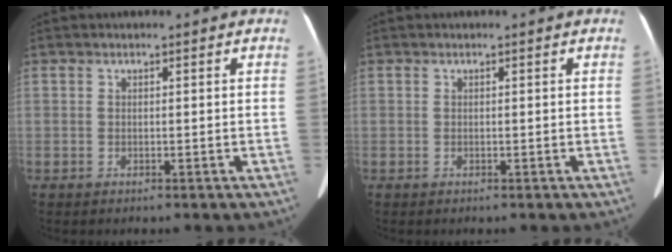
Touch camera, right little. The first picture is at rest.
{"total": 0.0}